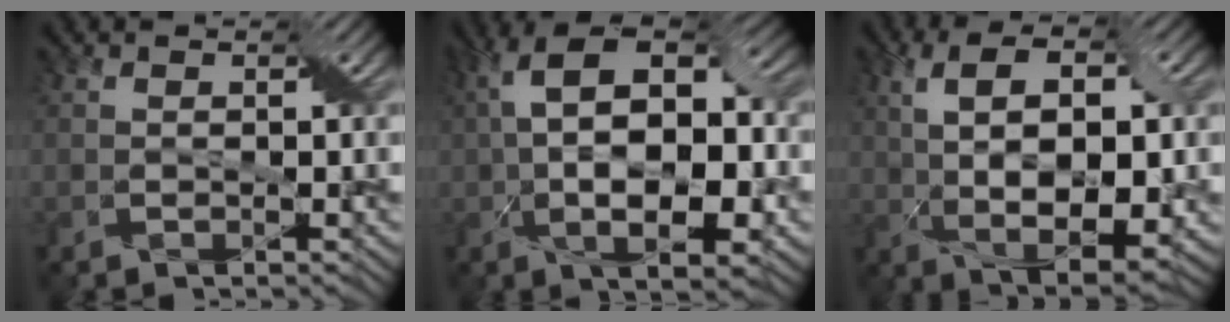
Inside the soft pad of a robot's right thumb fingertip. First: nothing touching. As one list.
[{"total": 15.3, "force": [-0.2, 7.6, 13.3], "torque": [-0.219, 0.014, -0.002]}, {"total": 11.5, "force": [0.8, 5.2, 10.2], "torque": [-0.181, 0.003, 0.018]}]